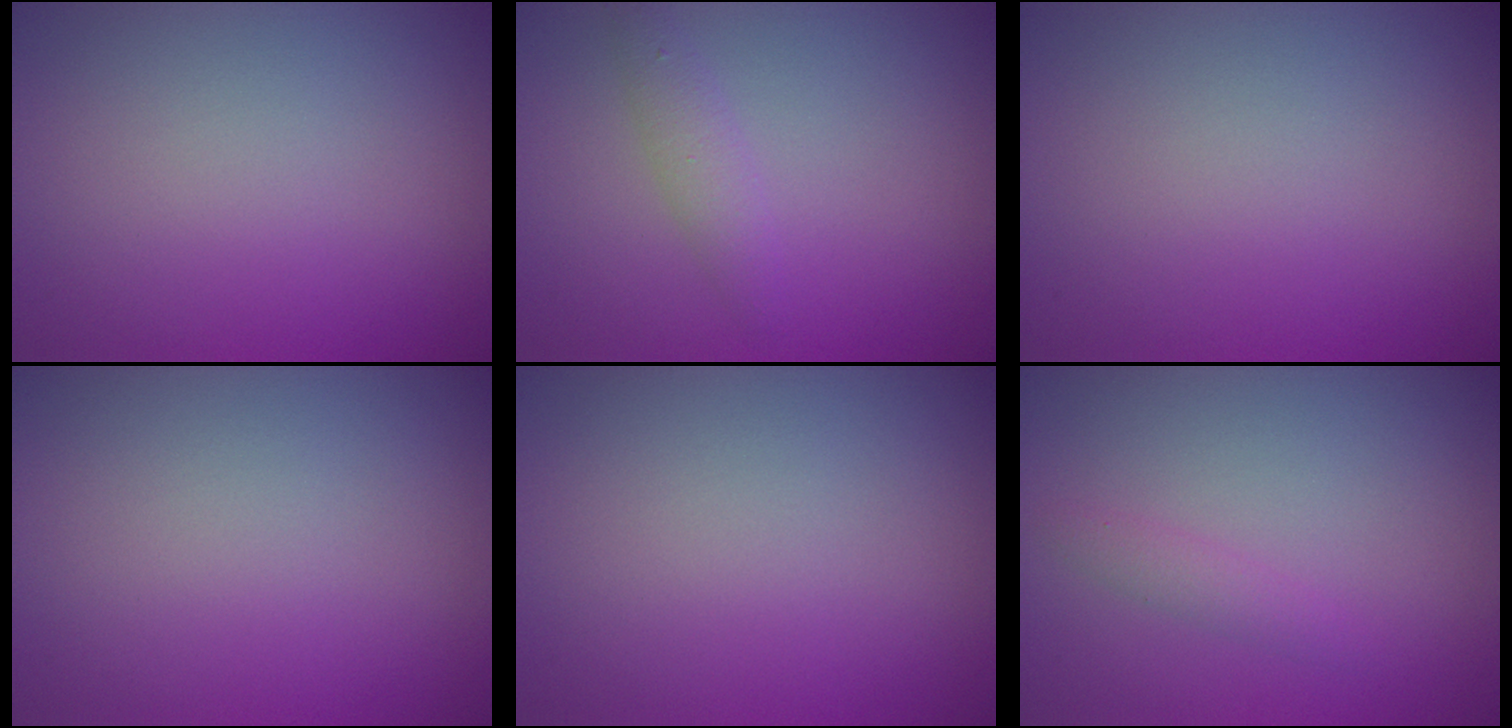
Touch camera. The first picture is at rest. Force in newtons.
{"total": 1.6, "press": 1.6, "slide": 0.1}
{"total": 0.0}
{"total": 0.0}
{"total": 0.0}
{"total": 1.2, "press": 1.2, "slide": 0.1}